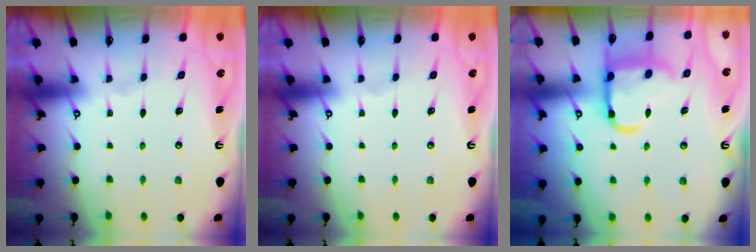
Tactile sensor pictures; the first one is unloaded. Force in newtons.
{"total": 0.0}
{"total": 14.0, "press": 13.9, "slide": 1.4}